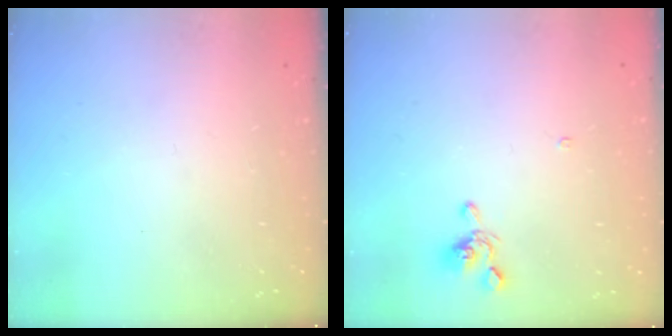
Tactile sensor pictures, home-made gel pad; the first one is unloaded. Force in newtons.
{"total": 0.7, "press": 0.3, "slide": 0.6}